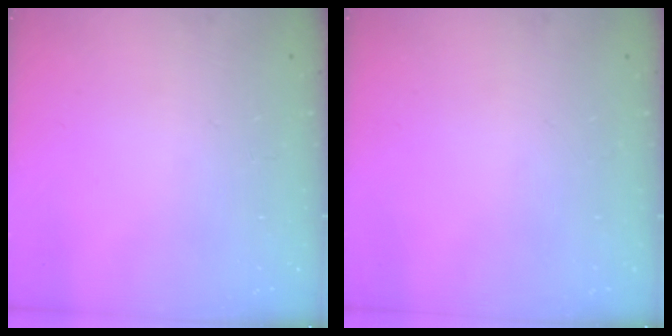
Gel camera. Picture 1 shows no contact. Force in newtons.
{"total": 0.0}